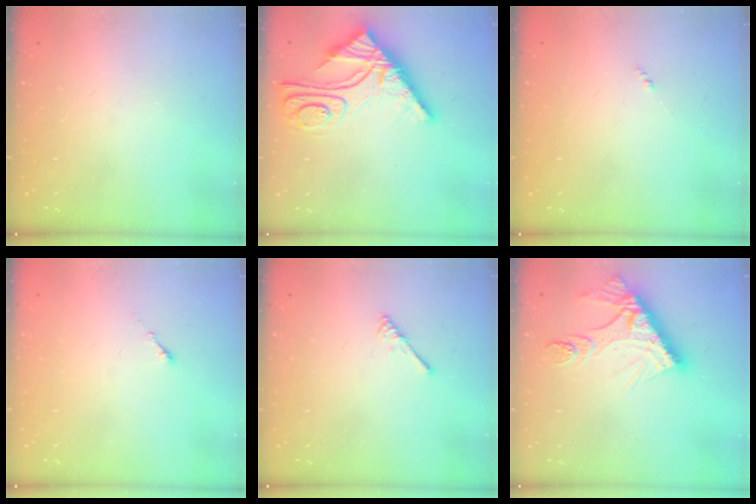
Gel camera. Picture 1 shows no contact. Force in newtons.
{"total": 13.8, "press": 13.7, "slide": 1.7}
{"total": 0.0}
{"total": 0.0}
{"total": 3.0, "press": 2.9, "slide": 0.5}
{"total": 14.0, "press": 14.0, "slide": 1.2}